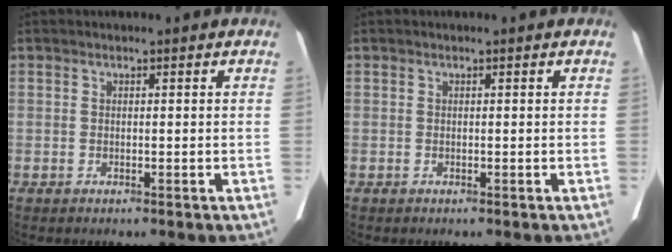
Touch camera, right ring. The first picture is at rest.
{"total": 0.0}